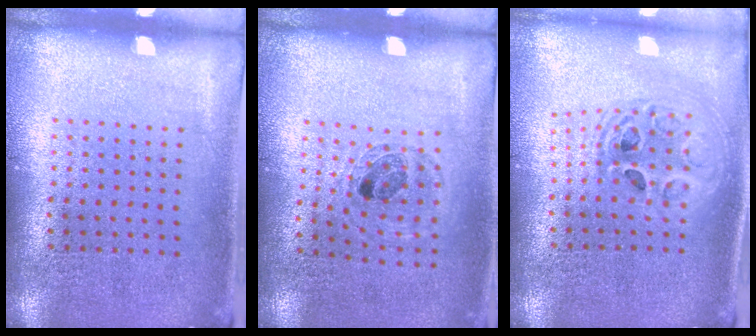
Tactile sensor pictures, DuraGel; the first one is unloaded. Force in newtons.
{"total": 0.8, "press": 0.8, "slide": 0.2}
{"total": 2.0, "press": 1.6, "slide": 1.2}